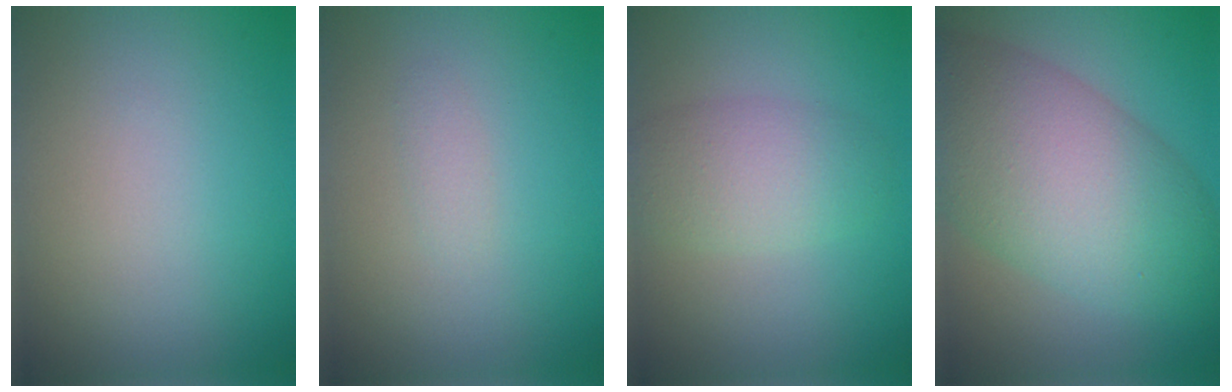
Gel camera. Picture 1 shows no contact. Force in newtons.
{"total": 0.8, "press": 0.8, "slide": 0.1}
{"total": 3.7, "press": 3.7, "slide": 0.1}
{"total": 10.7, "press": 10.7, "slide": 0.5}